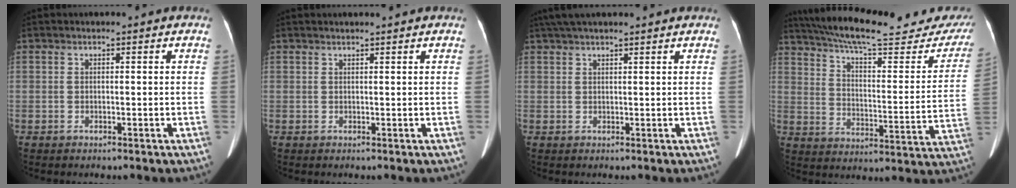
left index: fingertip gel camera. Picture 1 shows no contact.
{"total": 2.0, "force": [1.8, 0.1, 0.9], "torque": [-0.005, 0.019, 0.026]}
{"total": 8.5, "force": [7.3, 0.9, 4.4], "torque": [-0.069, 0.044, 0.107]}
{"total": 29.6, "force": [25.8, 6.1, 13.1], "torque": [-0.212, -0.042, 0.328]}